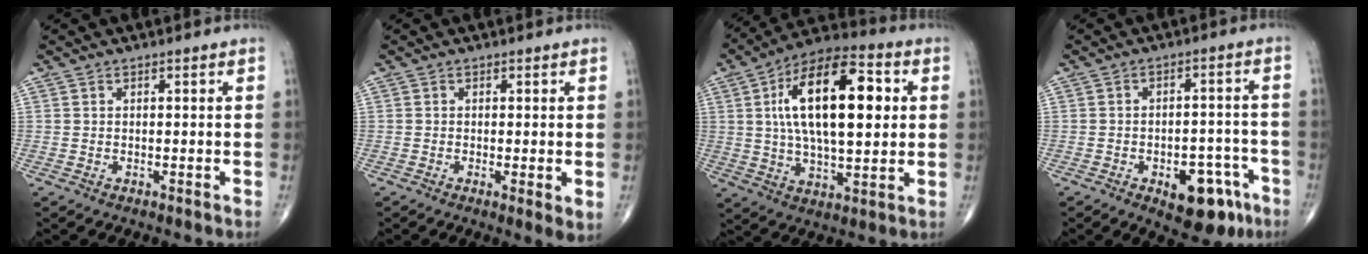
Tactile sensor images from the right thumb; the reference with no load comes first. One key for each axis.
{"total": 3.0, "fx": -0.3, "fy": 0.7, "fz": 3.0, "tx": -0.054, "ty": -0.013, "tz": -0.010}
{"total": 21.9, "fx": 4.3, "fy": 9.8, "fz": 19.1, "tx": -0.306, "ty": 0.011, "tz": 0.064}
{"total": 11.6, "fx": -5.7, "fy": 6.1, "fz": 8.0, "tx": -0.074, "ty": 0.039, "tz": -0.068}